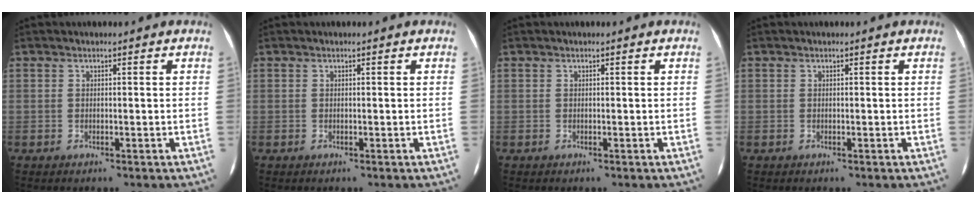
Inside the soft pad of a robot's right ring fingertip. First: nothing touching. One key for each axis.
{"total": 0.0}
{"total": 0.0}
{"total": 0.0}